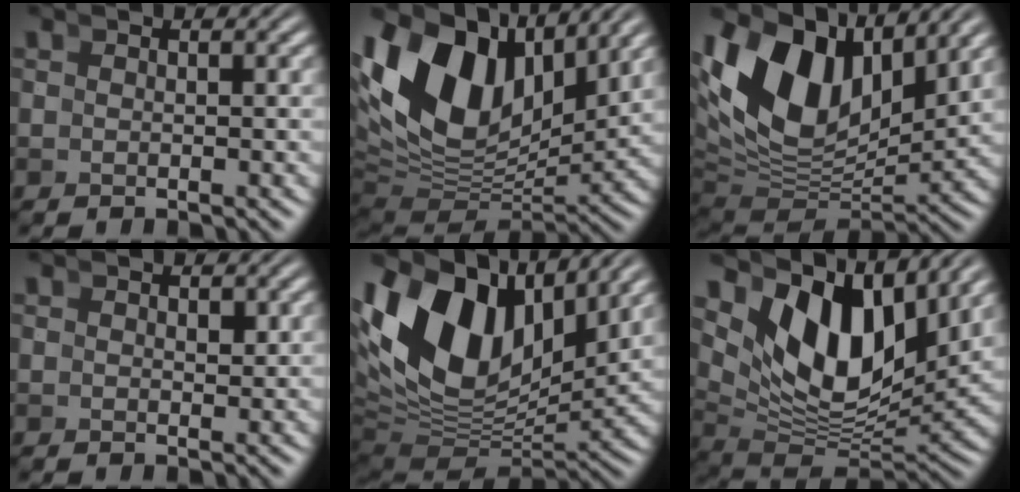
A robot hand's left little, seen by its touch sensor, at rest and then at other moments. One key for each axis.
{"total": 14.0, "fx": 3.7, "fy": 8.8, "fz": 10.3, "tx": -0.197, "ty": 0.002, "tz": 0.066}
{"total": 12.6, "fx": 3.5, "fy": 7.8, "fz": 9.3, "tx": -0.184, "ty": 0.000, "tz": 0.065}
{"total": 0.6, "fx": 0.2, "fy": 0.5, "fz": 0.3, "tx": -0.003, "ty": -0.007, "tz": 0.006}
{"total": 14.4, "fx": 3.5, "fy": 8.9, "fz": 10.8, "tx": -0.205, "ty": -0.001, "tz": 0.065}
{"total": 12.7, "fx": 3.8, "fy": 7.4, "fz": 9.6, "tx": -0.175, "ty": -0.011, "tz": 0.069}